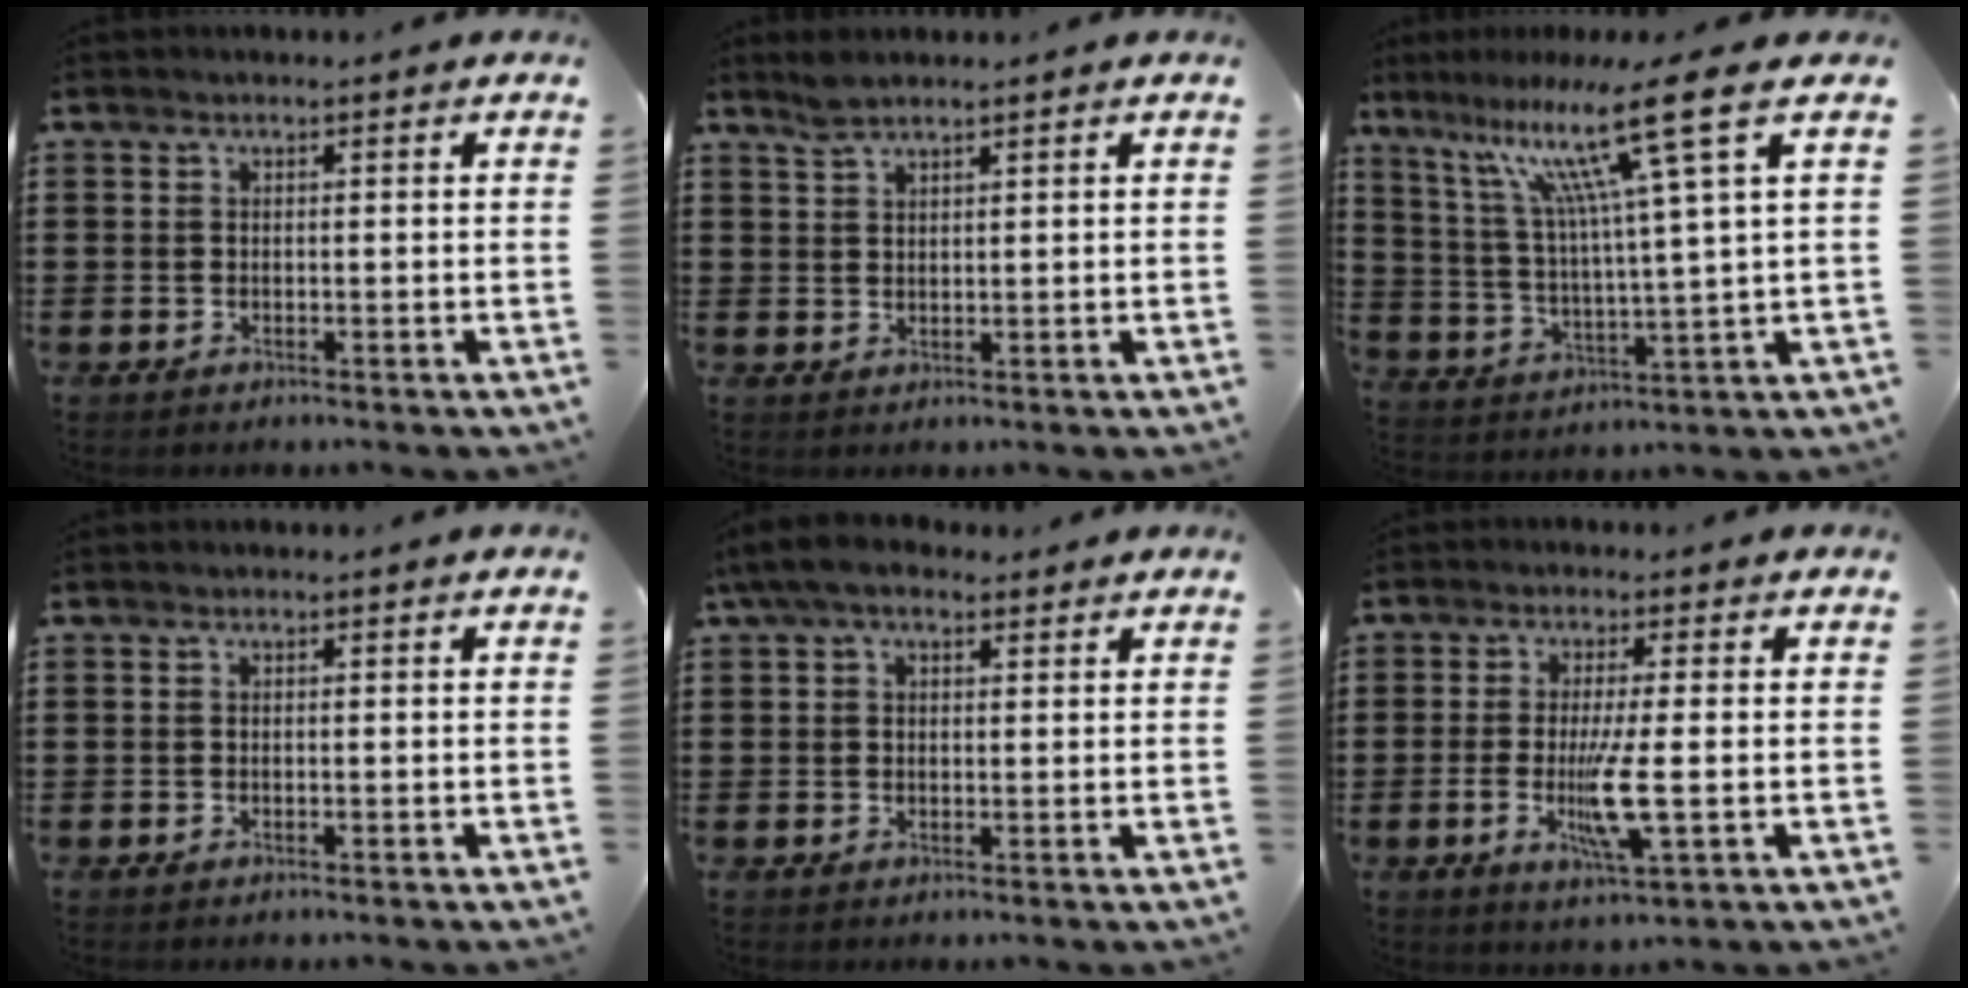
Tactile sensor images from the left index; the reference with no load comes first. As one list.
[{"total": 2.2, "force": [1.9, 0.4, 1.0], "torque": [-0.024, 0.002, 0.036]}, {"total": 14.1, "force": [7.9, -0.3, 11.7], "torque": [-0.236, -0.026, 0.119]}, {"total": 0.0}, {"total": 4.8, "force": [3.1, 2.1, 3.0], "torque": [-0.068, 0.008, 0.057]}, {"total": 7.0, "force": [-1.2, 0.6, 6.9], "torque": [-0.138, -0.019, -0.026]}]